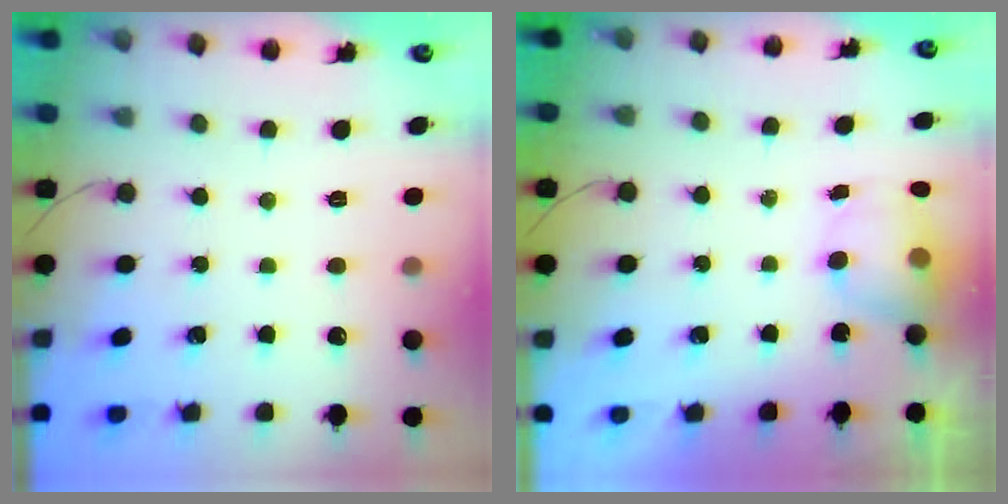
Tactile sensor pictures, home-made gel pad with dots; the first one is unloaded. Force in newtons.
{"total": 5.8, "press": 5.7, "slide": 0.7}